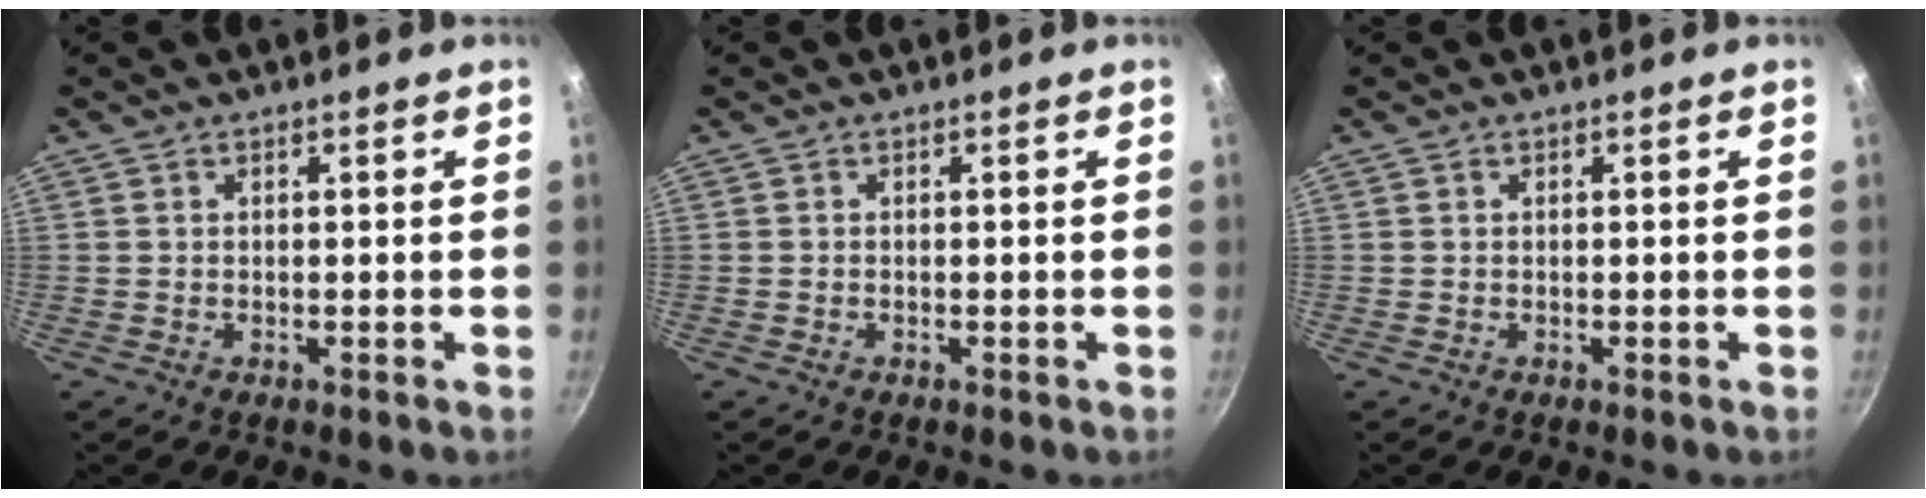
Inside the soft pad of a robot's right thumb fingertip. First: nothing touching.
{"total": 0.0}
{"total": 0.0}